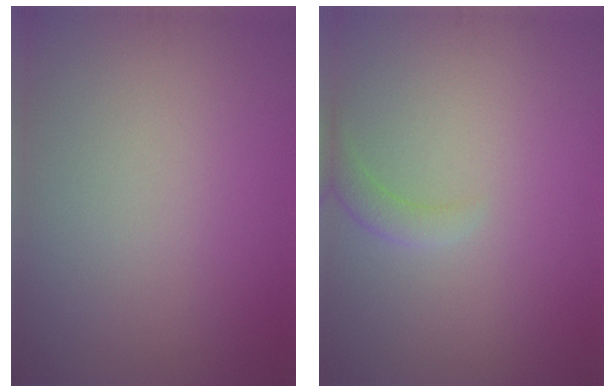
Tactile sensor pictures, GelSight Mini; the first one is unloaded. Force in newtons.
{"total": 1.6, "press": 1.5, "slide": 0.2}